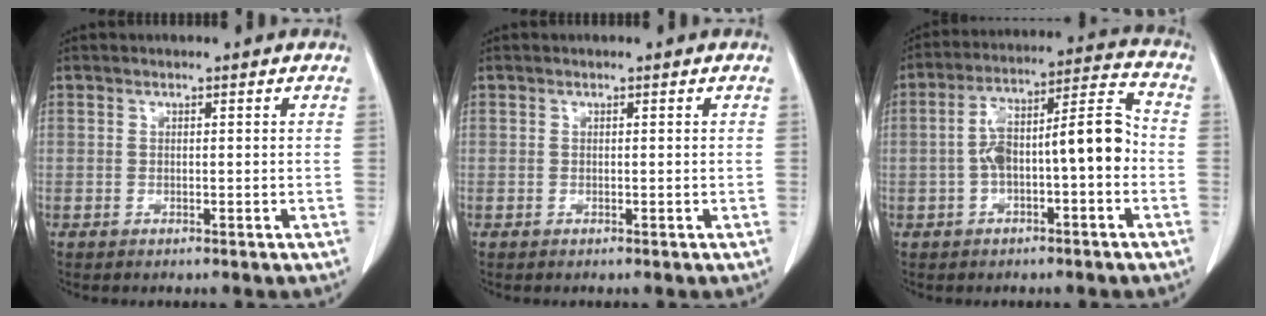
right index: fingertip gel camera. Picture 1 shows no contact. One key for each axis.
{"total": 0.0}
{"total": 12.2, "fx": -1.8, "fy": 2.8, "fz": 11.8, "tx": -0.198, "ty": 0.045, "tz": -0.026}